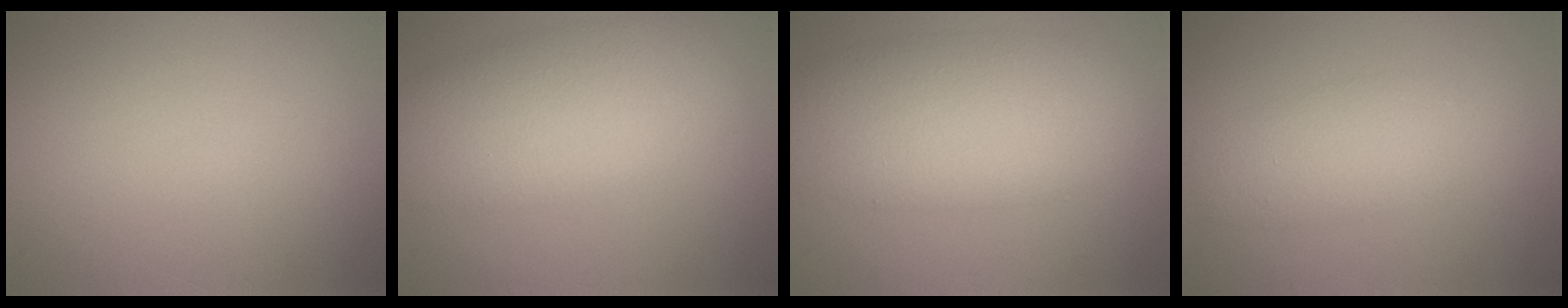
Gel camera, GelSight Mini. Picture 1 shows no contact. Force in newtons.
{"total": 6.8, "press": 6.8, "slide": 0.2}
{"total": 7.6, "press": 7.6, "slide": 0.5}
{"total": 3.0, "press": 3.0, "slide": 0.1}